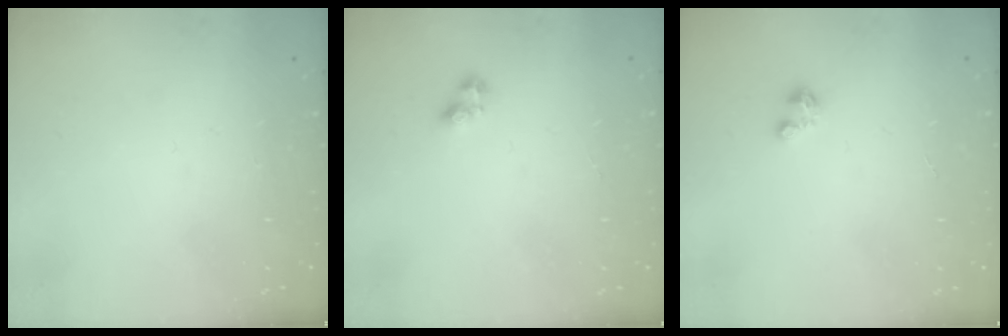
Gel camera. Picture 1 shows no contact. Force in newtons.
{"total": 3.6, "press": 3.4, "slide": 1.2}
{"total": 1.6, "press": 1.6, "slide": 0.2}